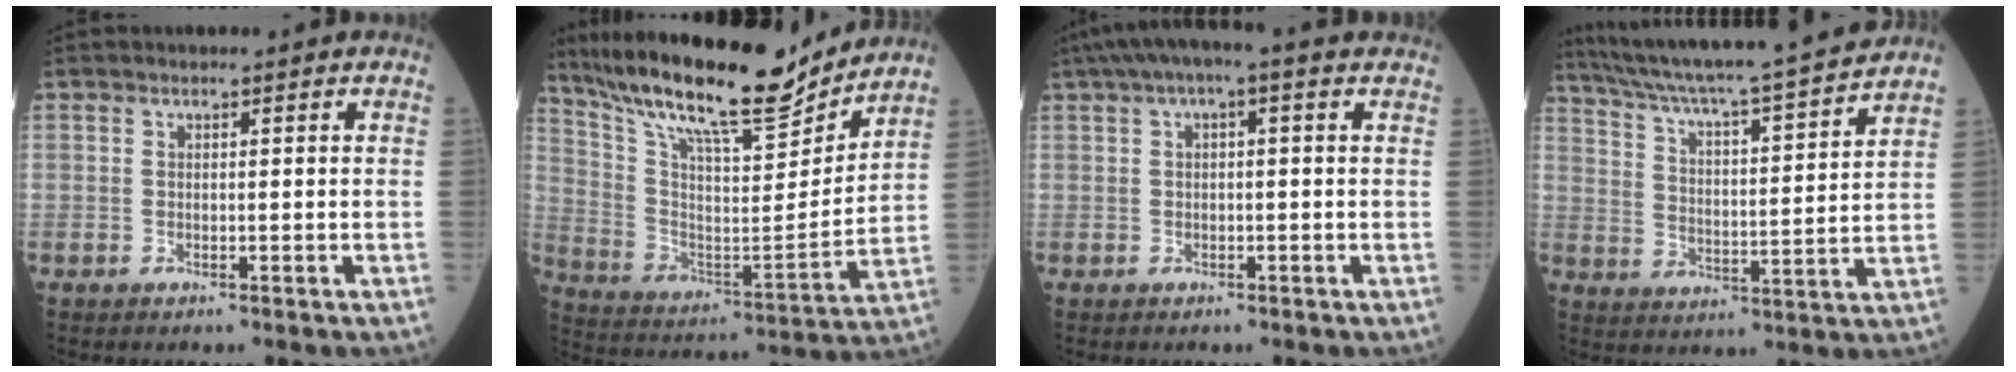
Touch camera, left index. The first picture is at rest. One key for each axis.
{"total": 21.0, "fx": 18.0, "fy": 3.1, "fz": 10.3, "tx": -0.192, "ty": -0.008, "tz": 0.302}
{"total": 5.9, "fx": 3.1, "fy": 1.1, "fz": 4.9, "tx": -0.081, "ty": 0.046, "tz": 0.045}
{"total": 19.4, "fx": 17.6, "fy": -0.6, "fz": 8.1, "tx": -0.143, "ty": -0.015, "tz": 0.264}